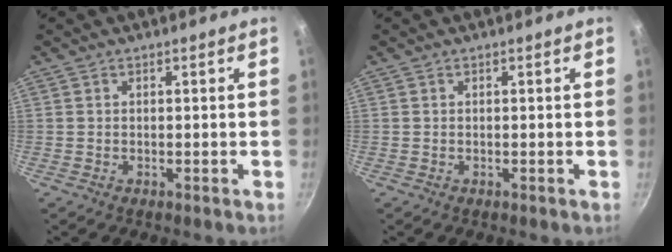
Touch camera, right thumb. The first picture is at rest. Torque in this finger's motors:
{"motor_torque": [-0.03, 0.02, 0.00, 0.00, 0.01]}